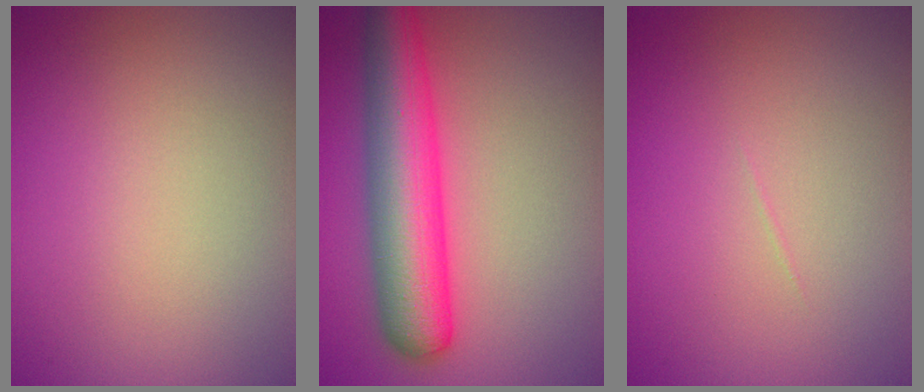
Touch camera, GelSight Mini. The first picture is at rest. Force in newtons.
{"total": 7.9, "press": 7.9, "slide": 0.3}
{"total": 0.0}